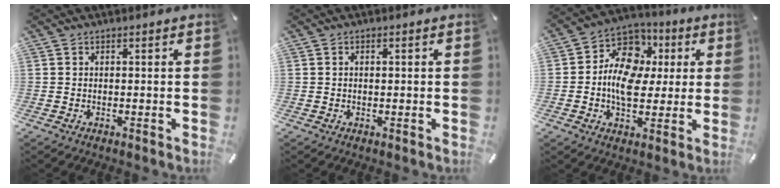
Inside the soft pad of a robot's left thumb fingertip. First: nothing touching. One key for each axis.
{"total": 0.7, "fx": 0.1, "fy": 0.4, "fz": 0.6, "tx": -0.012, "ty": 0.002, "tz": 0.000}
{"total": 13.3, "fx": -0.2, "fy": 10.1, "fz": 8.6, "tx": -0.152, "ty": 0.008, "tz": -0.003}